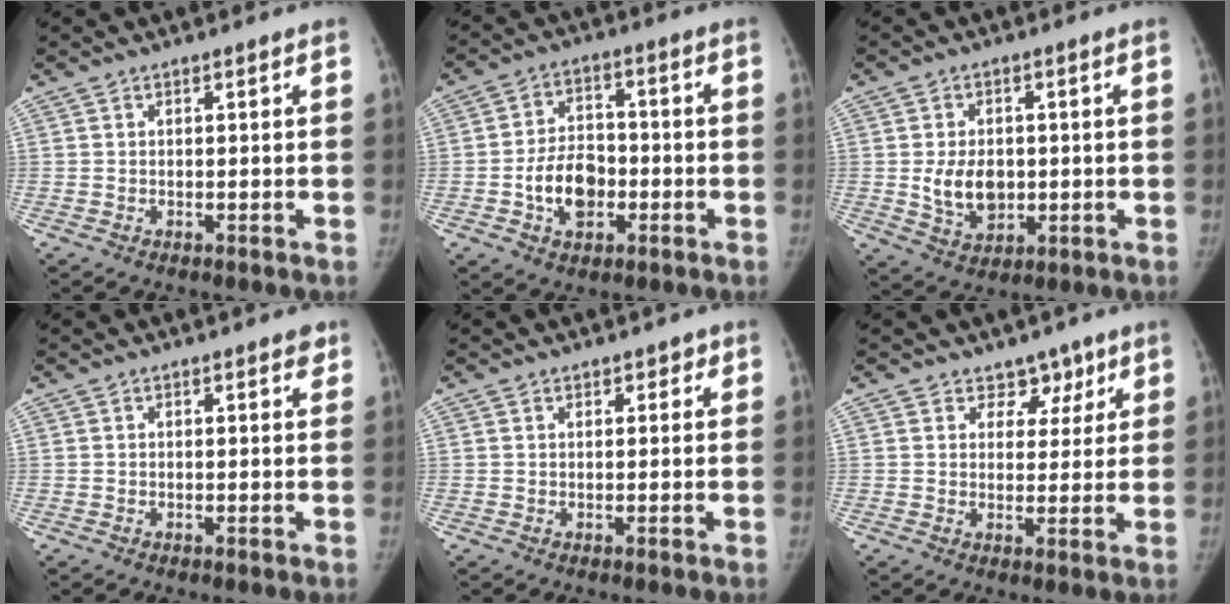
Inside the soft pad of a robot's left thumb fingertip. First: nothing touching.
{"total": 10.0, "force": [-2.6, 7.1, 6.6], "torque": [-0.085, 0.019, -0.045]}
{"total": 8.1, "force": [-0.2, 5.9, 5.6], "torque": [-0.076, -0.009, 0.008]}
{"total": 1.3, "force": [0.8, 0.6, 0.7], "torque": [0.001, -0.002, 0.007]}
{"total": 1.4, "force": [0.9, 1.0, 0.4], "torque": [0.012, -0.003, 0.008]}
{"total": 4.8, "force": [3.2, 3.4, 0.9], "torque": [0.025, -0.016, 0.046]}